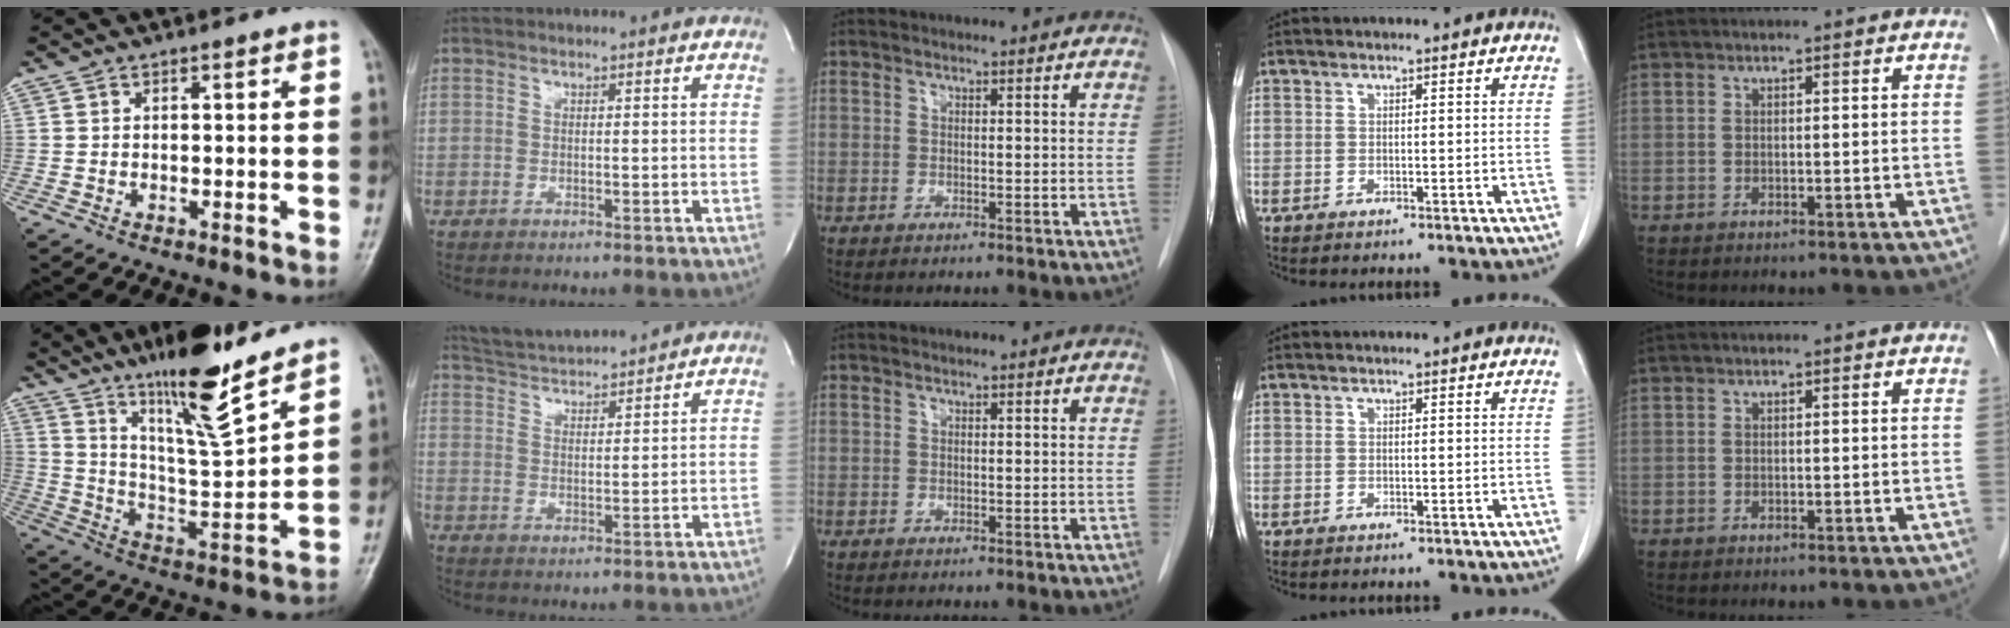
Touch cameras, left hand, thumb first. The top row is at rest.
{"thumb": {"total": 17.3, "force": [12.8, 2.1, 11.4], "torque": [-0.175, -0.081, 0.224]}, "index": {"total": 9.8, "force": [9.4, 0.2, 2.5], "torque": [-0.057, 0.021, 0.160]}}